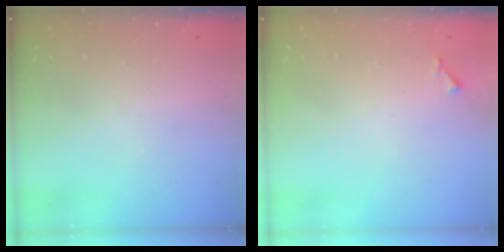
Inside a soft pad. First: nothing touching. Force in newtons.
{"total": 3.7, "press": 3.6, "slide": 0.5}